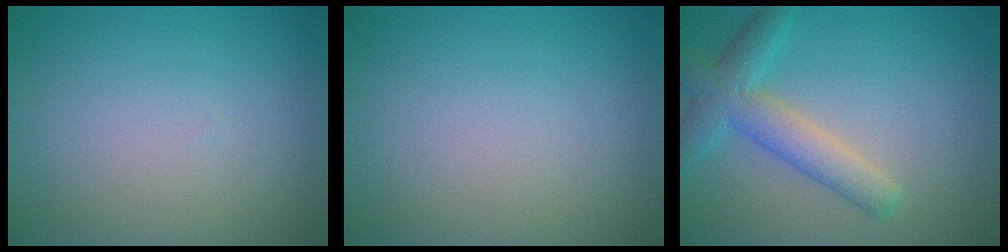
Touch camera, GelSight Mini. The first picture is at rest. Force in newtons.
{"total": 0.0}
{"total": 4.6, "press": 4.6, "slide": 0.2}